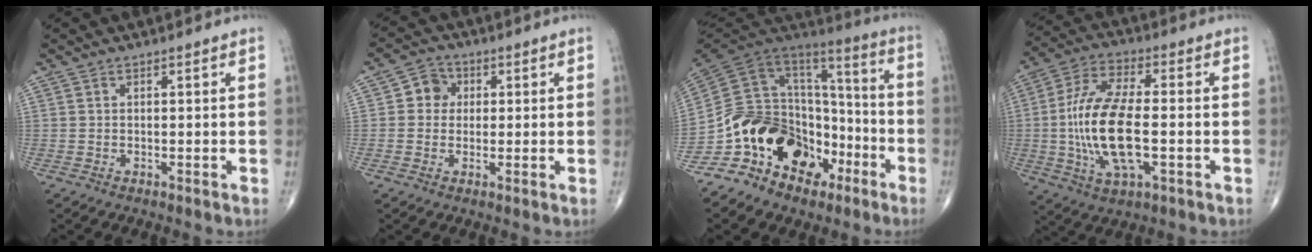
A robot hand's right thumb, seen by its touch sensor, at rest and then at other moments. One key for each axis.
{"total": 4.6, "fx": 0.6, "fy": 4.2, "fz": 1.7, "tx": -0.001, "ty": 0.008, "tz": 0.001}
{"total": 22.0, "fx": -11.0, "fy": 15.0, "fz": 11.6, "tx": -0.158, "ty": 0.107, "tz": -0.192}
{"total": 16.4, "fx": -2.0, "fy": 6.7, "fz": 14.8, "tx": -0.303, "ty": 0.013, "tz": -0.037}